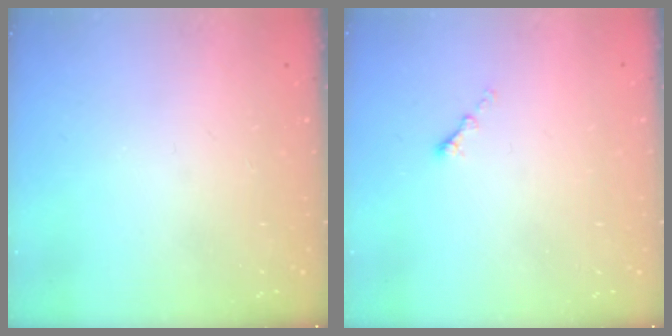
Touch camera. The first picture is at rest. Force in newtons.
{"total": 1.1, "press": 1.0, "slide": 0.5}